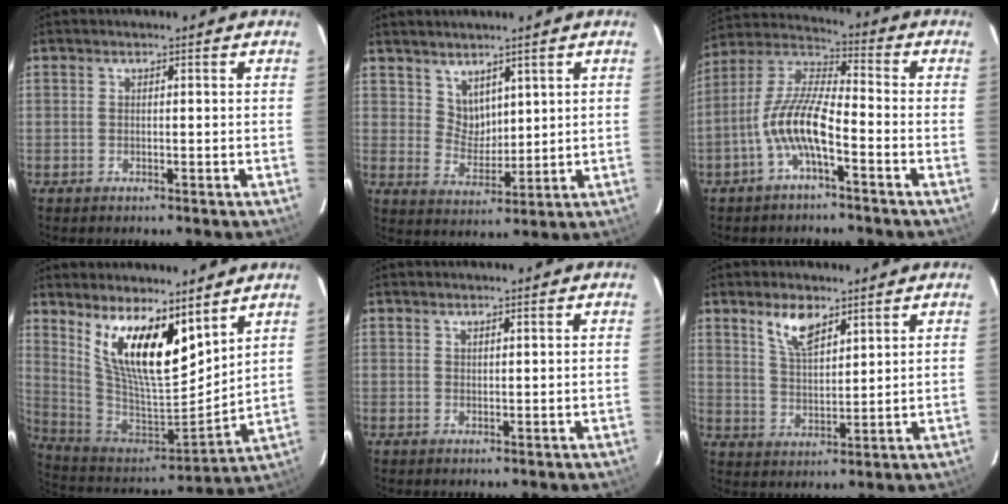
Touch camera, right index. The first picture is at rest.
{"total": 5.2, "force": [3.8, 3.2, 1.5], "torque": [-0.018, 0.001, 0.080]}
{"total": 10.5, "force": [-4.5, 2.8, 9.1], "torque": [-0.196, 0.009, -0.090]}
{"total": 16.9, "force": [9.7, 5.8, 12.6], "torque": [-0.224, -0.006, 0.191]}
{"total": 0.9, "force": [0.8, 0.3, 0.3], "torque": [-0.005, 0.001, 0.015]}
{"total": 7.0, "force": [4.6, 2.9, 4.3], "torque": [-0.077, 0.004, 0.092]}